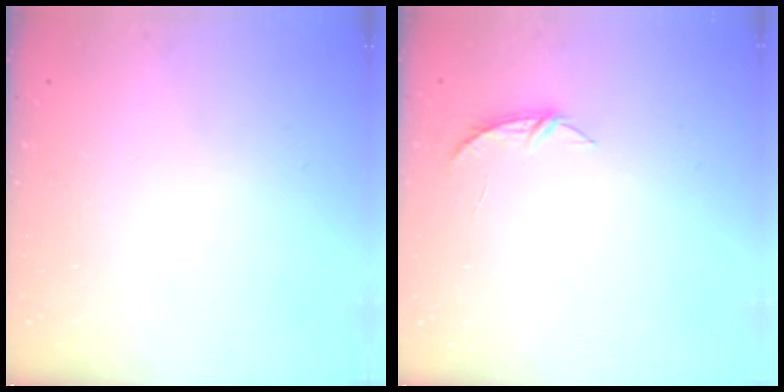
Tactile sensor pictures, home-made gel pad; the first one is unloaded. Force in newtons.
{"total": 4.2, "press": 4.2, "slide": 0.5}